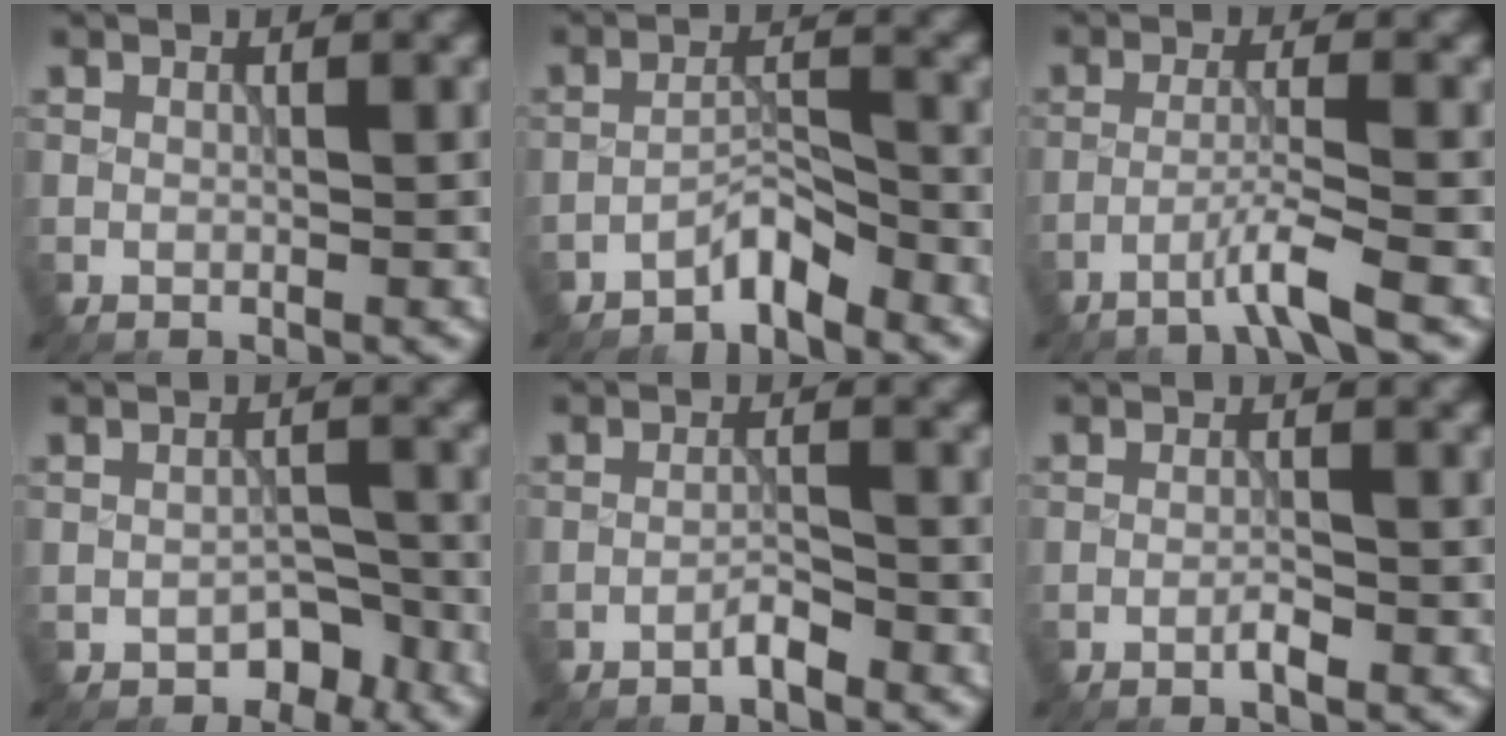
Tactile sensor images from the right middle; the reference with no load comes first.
{"total": 2.7, "force": [-2.4, 0.4, 1.1], "torque": [-0.017, 0.015, -0.046]}
{"total": 3.1, "force": [-2.0, -0.3, 2.3], "torque": [-0.038, 0.008, -0.052]}
{"total": 2.6, "force": [-1.9, 1.5, 0.9], "torque": [-0.007, 0.003, -0.024]}
{"total": 1.5, "force": [-1.3, 0.1, 0.8], "torque": [-0.013, 0.005, -0.027]}
{"total": 1.2, "force": [-0.8, 0.1, 0.9], "torque": [-0.016, 0.002, -0.016]}